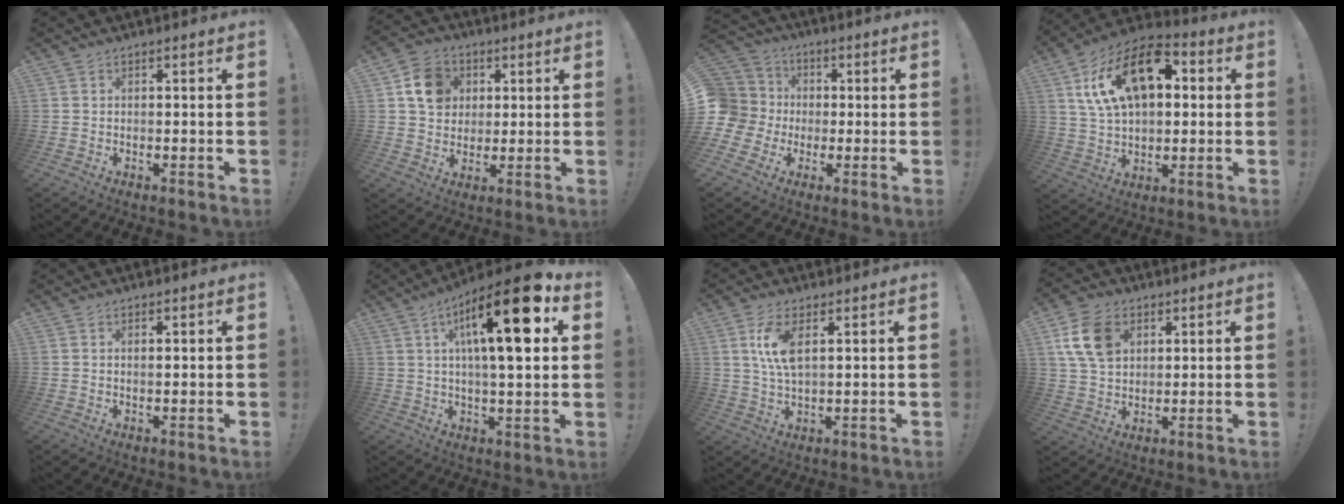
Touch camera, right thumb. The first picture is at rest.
{"total": 11.3, "force": [3.7, 9.7, 4.4], "torque": [-0.053, -0.006, 0.074]}
{"total": 10.9, "force": [-1.1, 10.0, 4.1], "torque": [-0.073, 0.013, -0.016]}
{"total": 19.6, "force": [7.0, 11.6, 14.2], "torque": [-0.238, -0.021, 0.125]}
{"total": 0.7, "force": [0.5, 0.2, 0.4], "torque": [0.000, -0.003, 0.007]}
{"total": 19.2, "force": [6.0, 4.8, 17.5], "torque": [-0.271, -0.019, 0.076]}
{"total": 8.3, "force": [2.8, 3.2, 7.1], "torque": [-0.139, -0.009, 0.046]}
{"total": 13.0, "force": [4.8, 9.3, 7.7], "torque": [-0.137, -0.004, 0.094]}